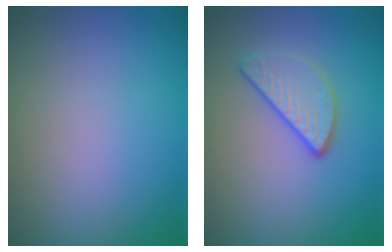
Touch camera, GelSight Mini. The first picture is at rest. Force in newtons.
{"total": 3.0, "press": 2.5, "slide": 1.6}